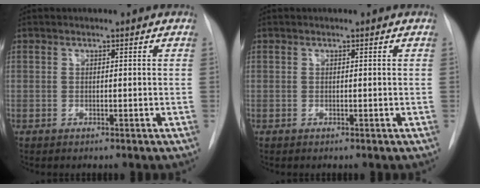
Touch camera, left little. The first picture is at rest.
{"total": 0.0}